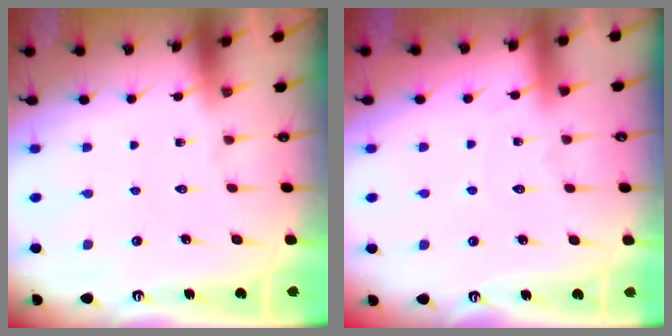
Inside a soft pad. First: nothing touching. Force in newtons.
{"total": 3.0, "press": 2.9, "slide": 0.4}